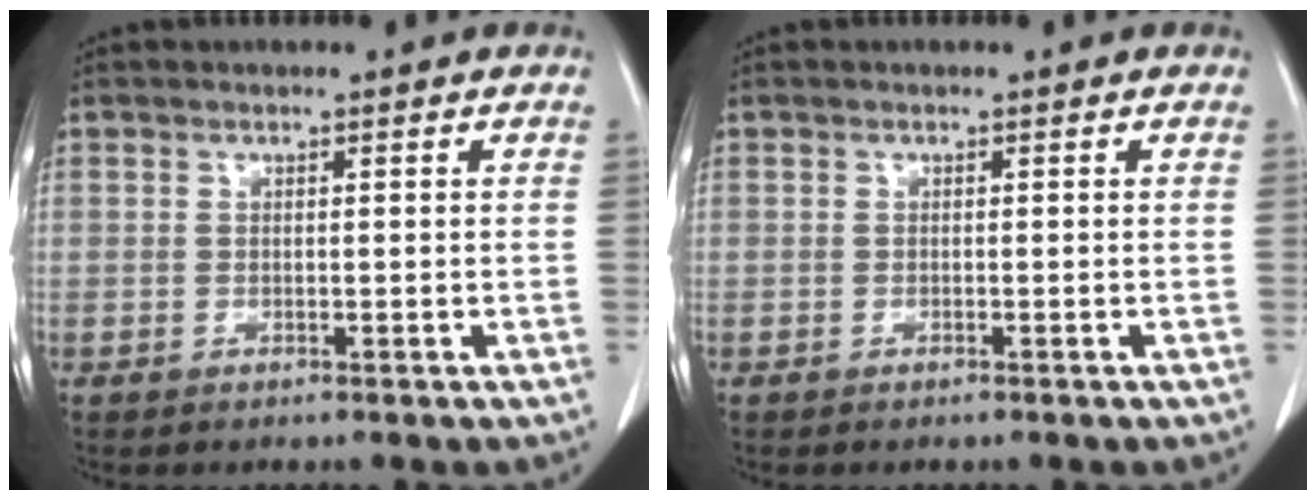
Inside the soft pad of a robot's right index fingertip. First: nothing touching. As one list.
[{"total": 0.0}]